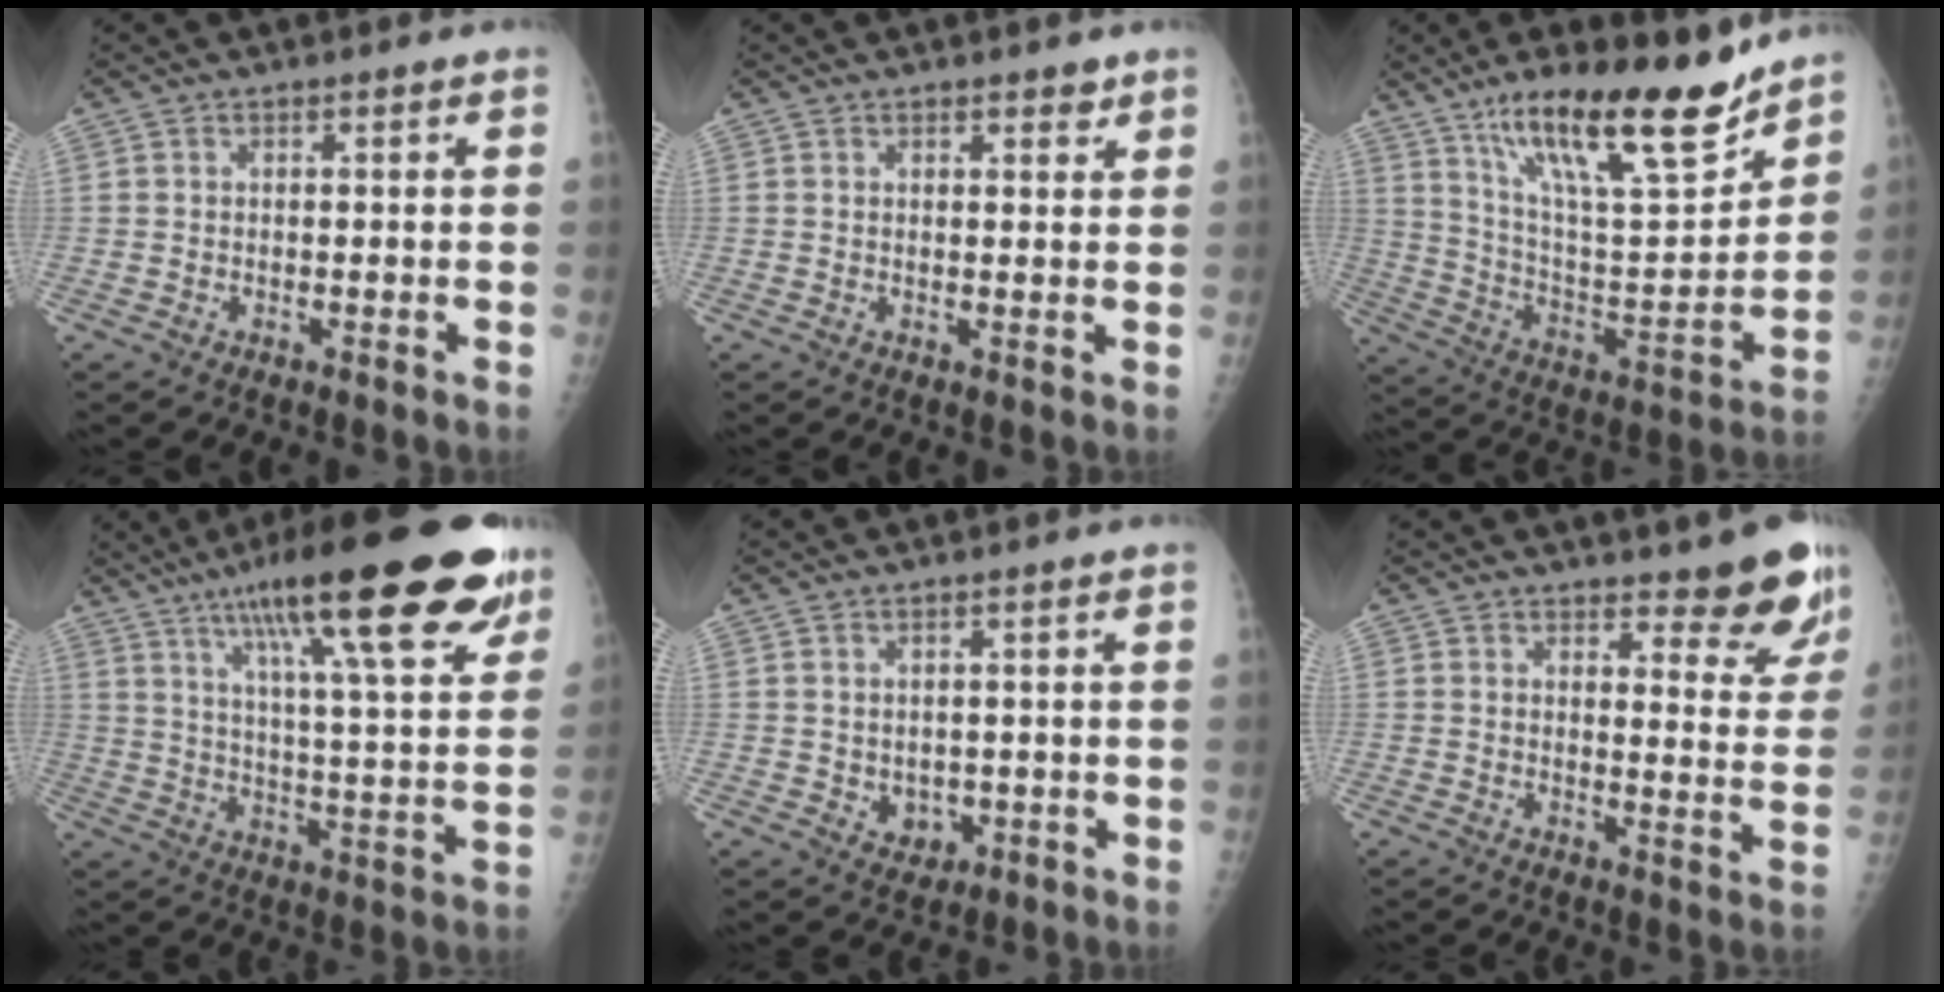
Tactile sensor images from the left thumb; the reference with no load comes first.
{"total": 2.2, "force": [1.6, 0.9, 1.1], "torque": [-0.003, -0.009, 0.019]}
{"total": 22.9, "force": [16.2, 5.6, 15.3], "torque": [-0.224, -0.077, 0.280]}
{"total": 27.3, "force": [16.7, 5.8, 20.9], "torque": [-0.295, -0.031, 0.248]}
{"total": 3.3, "force": [-0.2, 2.7, 1.8], "torque": [-0.014, -0.004, 0.009]}
{"total": 10.3, "force": [8.0, 3.1, 5.7], "torque": [-0.031, -0.057, 0.095]}